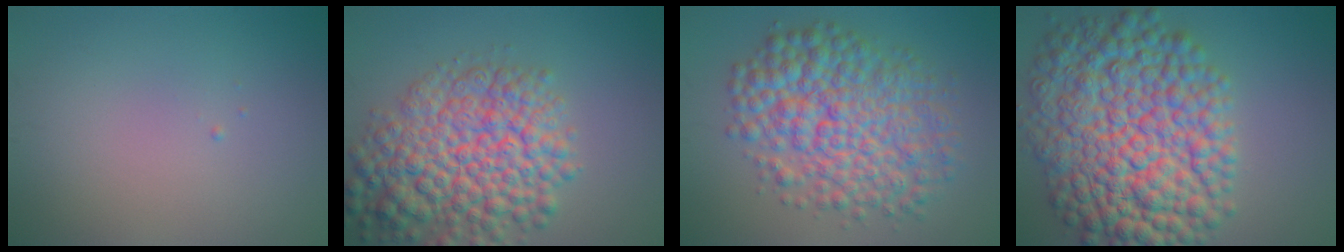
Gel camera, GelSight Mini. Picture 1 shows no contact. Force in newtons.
{"total": 9.5, "press": 9.5, "slide": 0.4}
{"total": 9.0, "press": 9.0, "slide": 0.1}
{"total": 13.8, "press": 13.8, "slide": 0.1}